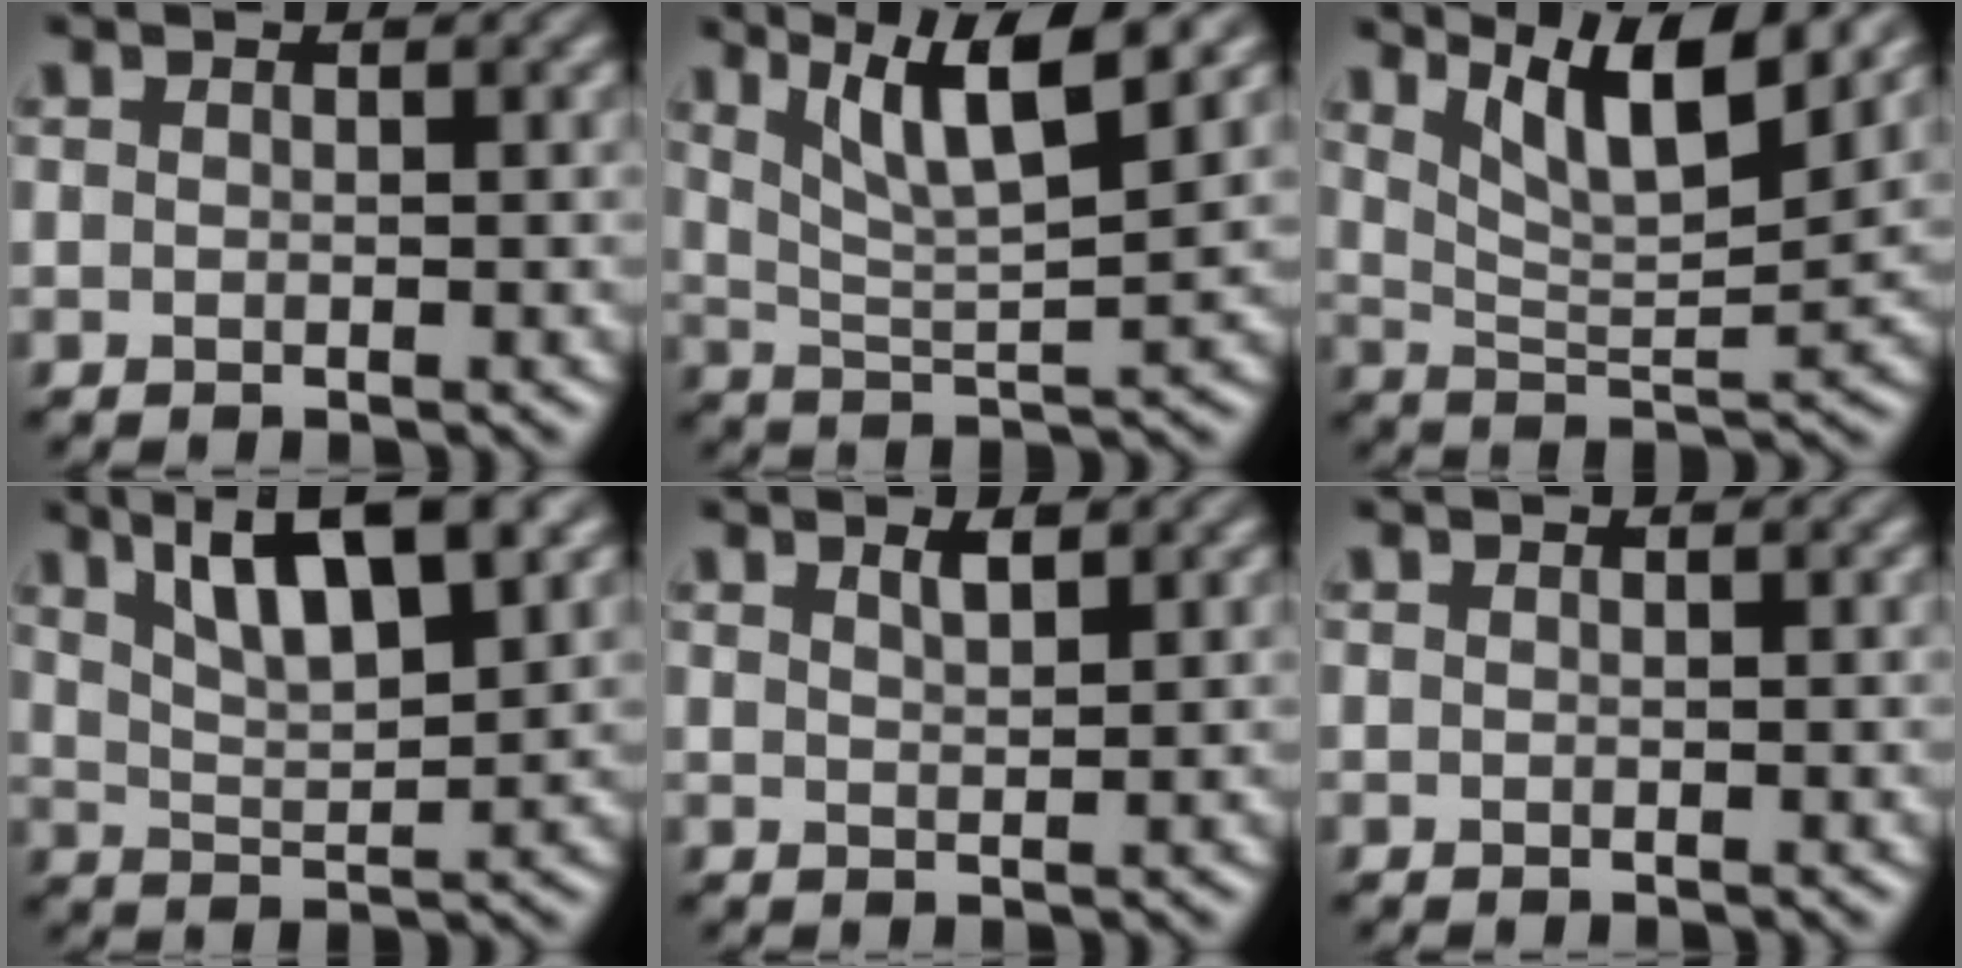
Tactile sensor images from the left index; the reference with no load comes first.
{"total": 7.4, "force": [4.2, 1.7, 5.9], "torque": [-0.100, 0.007, 0.074]}
{"total": 8.1, "force": [5.2, 2.0, 5.8], "torque": [-0.094, 0.005, 0.087]}
{"total": 8.2, "force": [5.0, 2.2, 6.1], "torque": [-0.102, 0.013, 0.087]}
{"total": 1.5, "force": [1.1, 0.4, 0.9], "torque": [-0.014, 0.003, 0.018]}
{"total": 0.0}